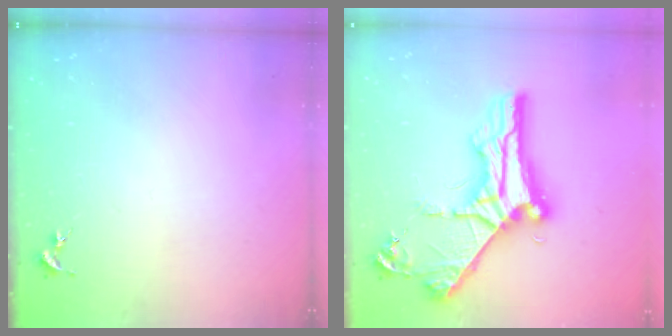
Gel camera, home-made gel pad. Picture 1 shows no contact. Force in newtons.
{"total": 10.4, "press": 10.3, "slide": 1.3}